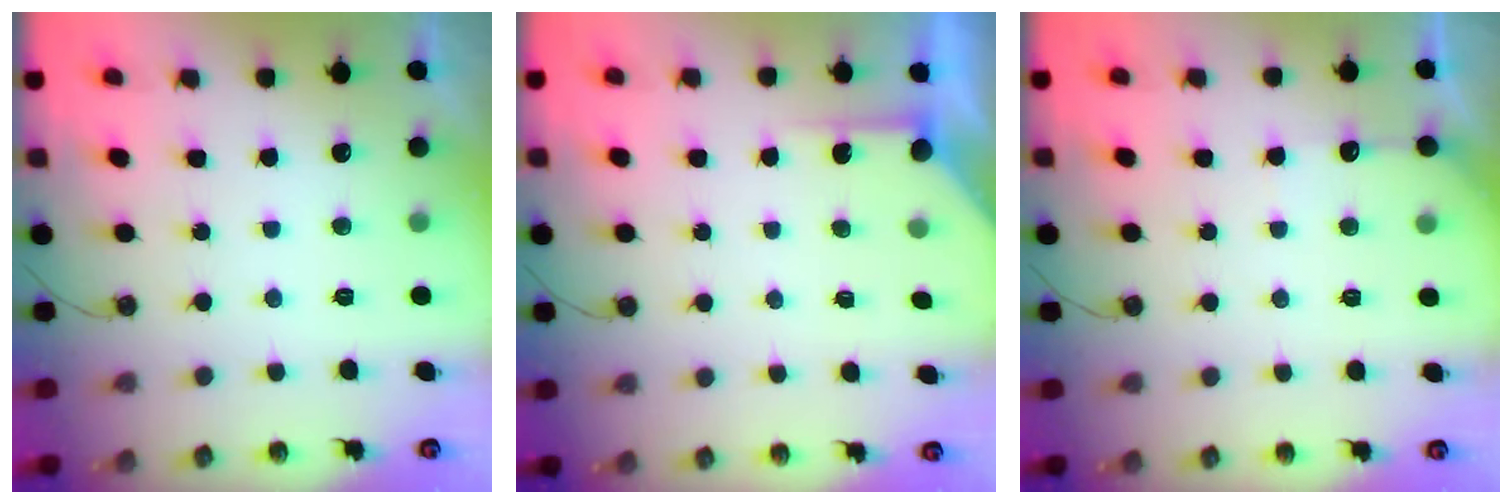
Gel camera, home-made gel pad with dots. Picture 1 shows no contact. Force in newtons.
{"total": 3.2, "press": 3.2, "slide": 0.3}
{"total": 5.0, "press": 5.0, "slide": 0.6}